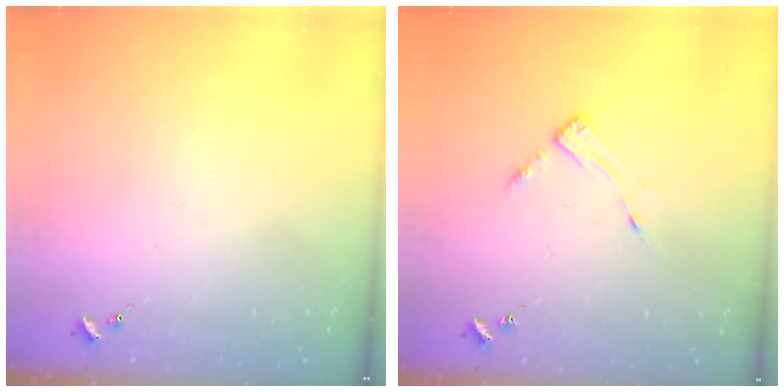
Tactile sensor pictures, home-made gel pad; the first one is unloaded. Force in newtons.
{"total": 3.5, "press": 3.4, "slide": 0.3}